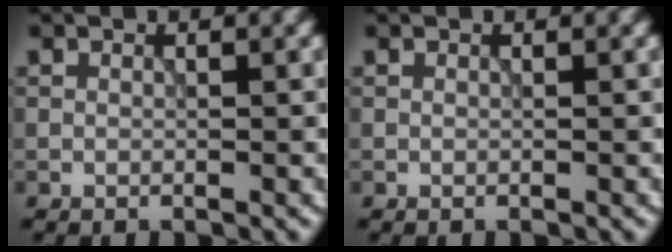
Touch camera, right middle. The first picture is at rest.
{"total": 0.0}